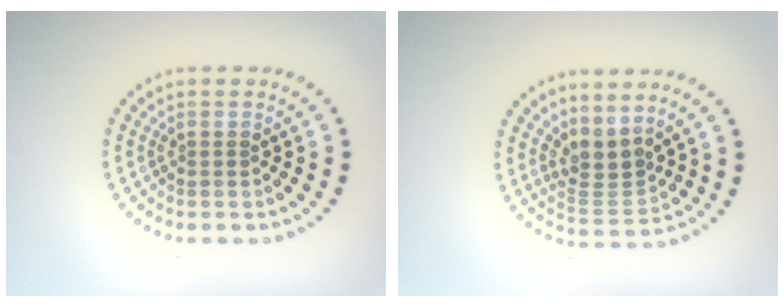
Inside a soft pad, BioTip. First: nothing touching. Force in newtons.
{"total": 2.9, "press": 2.1, "slide": 1.9}